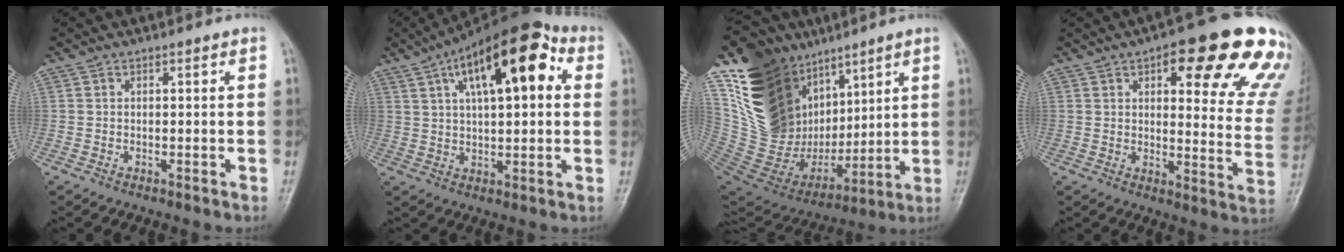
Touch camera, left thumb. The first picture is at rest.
{"total": 17.4, "force": [6.1, 7.4, 14.5], "torque": [-0.200, 0.019, 0.086]}
{"total": 29.2, "force": [12.3, 20.0, 17.3], "torque": [-0.298, -0.024, 0.250]}
{"total": 22.1, "force": [12.3, 6.9, 17.0], "torque": [-0.169, -0.039, 0.142]}